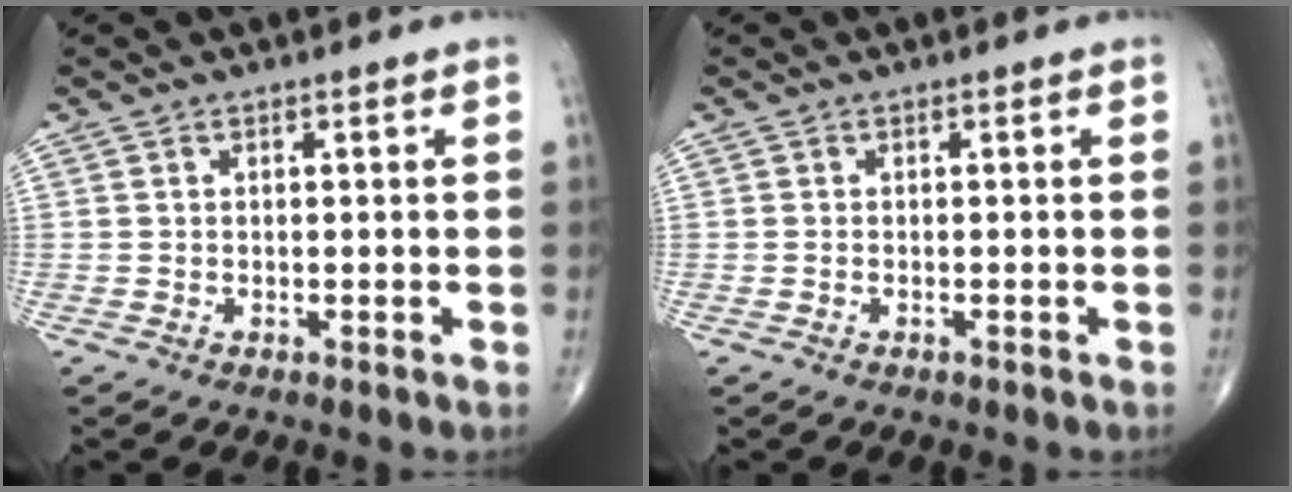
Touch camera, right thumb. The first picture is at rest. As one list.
[{"total": 0.0}]